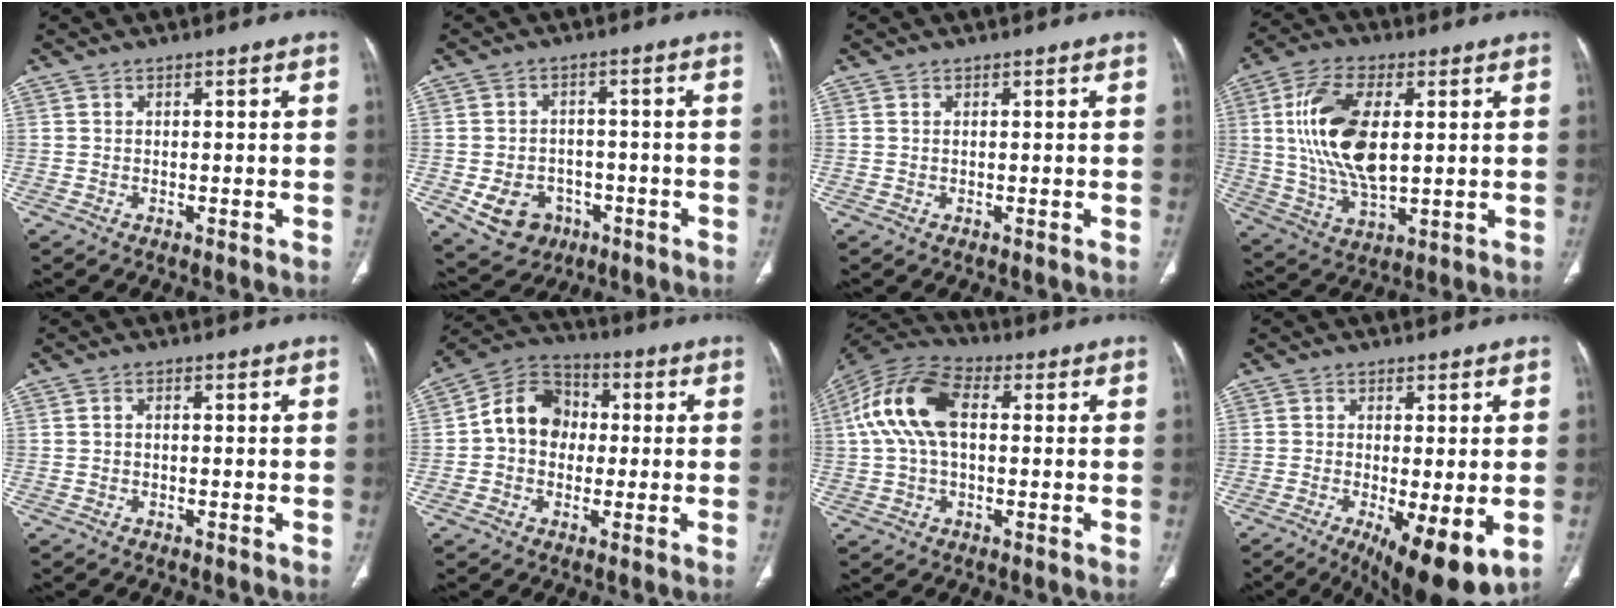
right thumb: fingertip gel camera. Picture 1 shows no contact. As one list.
[{"total": 9.0, "force": [-3.3, 7.4, 3.9], "torque": [-0.050, 0.025, -0.036]}, {"total": 0.0}, {"total": 16.8, "force": [2.7, 8.3, 14.3], "torque": [-0.280, -0.007, 0.056]}, {"total": 0.7, "force": [-0.1, 0.5, 0.5], "torque": [-0.008, 0.001, -0.005]}, {"total": 11.2, "force": [0.3, 9.2, 6.3], "torque": [-0.083, 0.032, -0.009]}, {"total": 14.3, "force": [2.0, 8.3, 11.5], "torque": [-0.236, 0.034, 0.030]}, {"total": 11.7, "force": [-3.5, 3.4, 10.6], "torque": [-0.160, -0.023, -0.047]}]